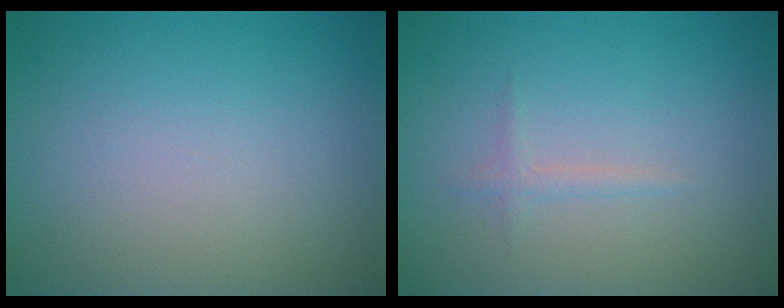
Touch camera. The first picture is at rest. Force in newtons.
{"total": 0.8, "press": 0.8, "slide": 0.1}